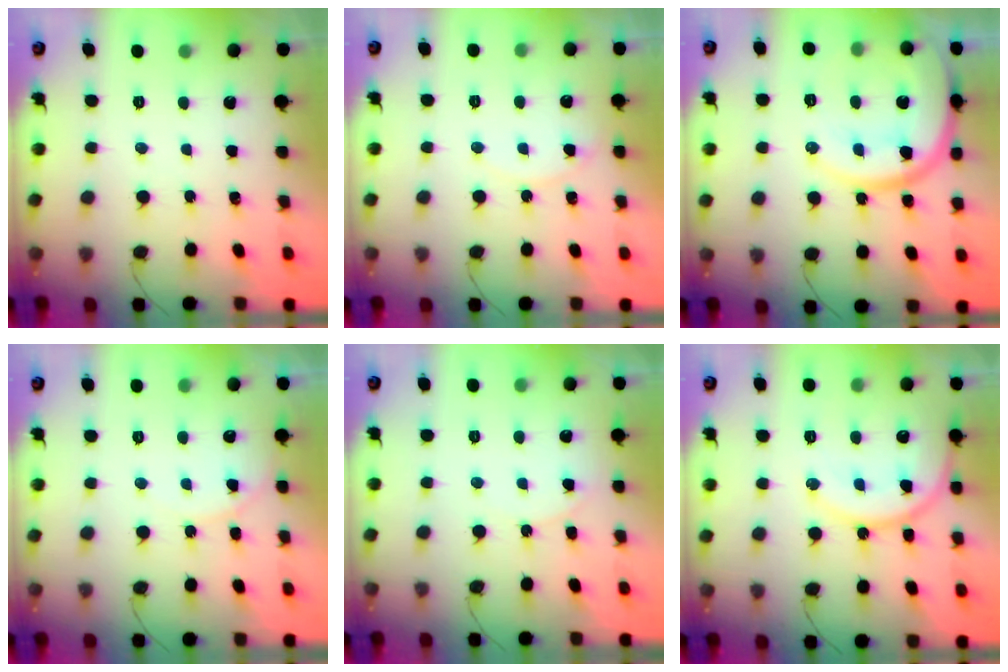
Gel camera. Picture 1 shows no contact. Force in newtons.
{"total": 5.7, "press": 5.6, "slide": 0.6}
{"total": 17.7, "press": 17.7, "slide": 1.8}
{"total": 6.6, "press": 6.6, "slide": 0.4}
{"total": 3.9, "press": 3.9, "slide": 0.5}
{"total": 16.3, "press": 16.2, "slide": 1.7}